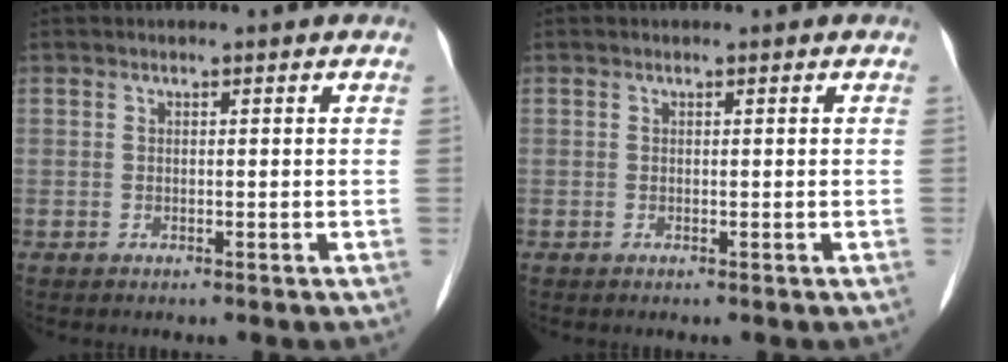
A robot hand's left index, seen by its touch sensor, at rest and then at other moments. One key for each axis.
{"total": 0.0}